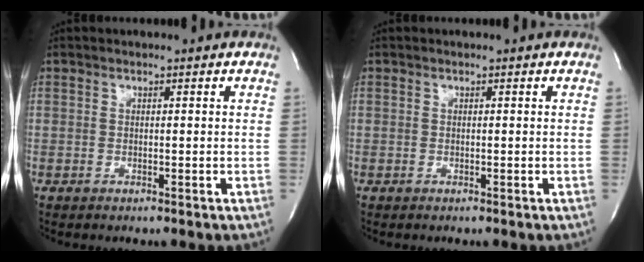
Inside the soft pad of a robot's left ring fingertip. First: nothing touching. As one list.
[{"total": 0.0}]